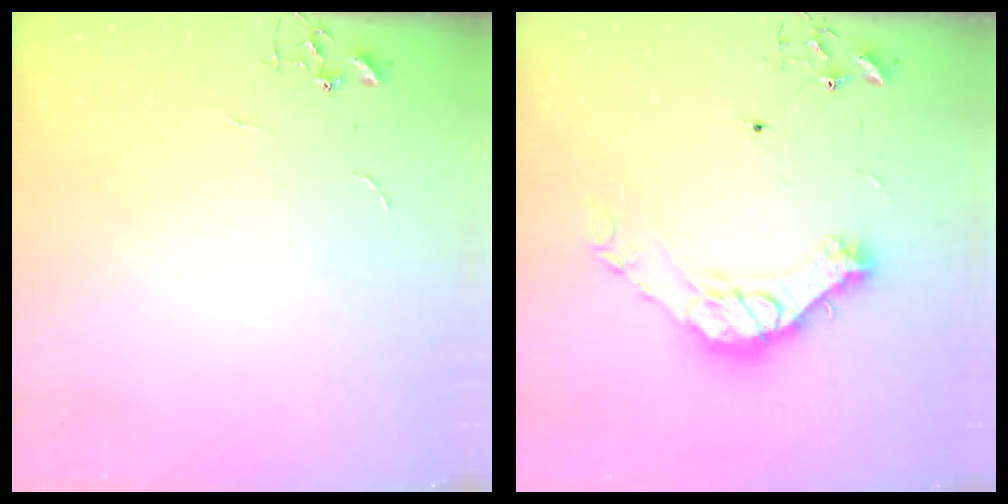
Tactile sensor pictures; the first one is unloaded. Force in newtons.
{"total": 14.5, "press": 14.5, "slide": 1.1}